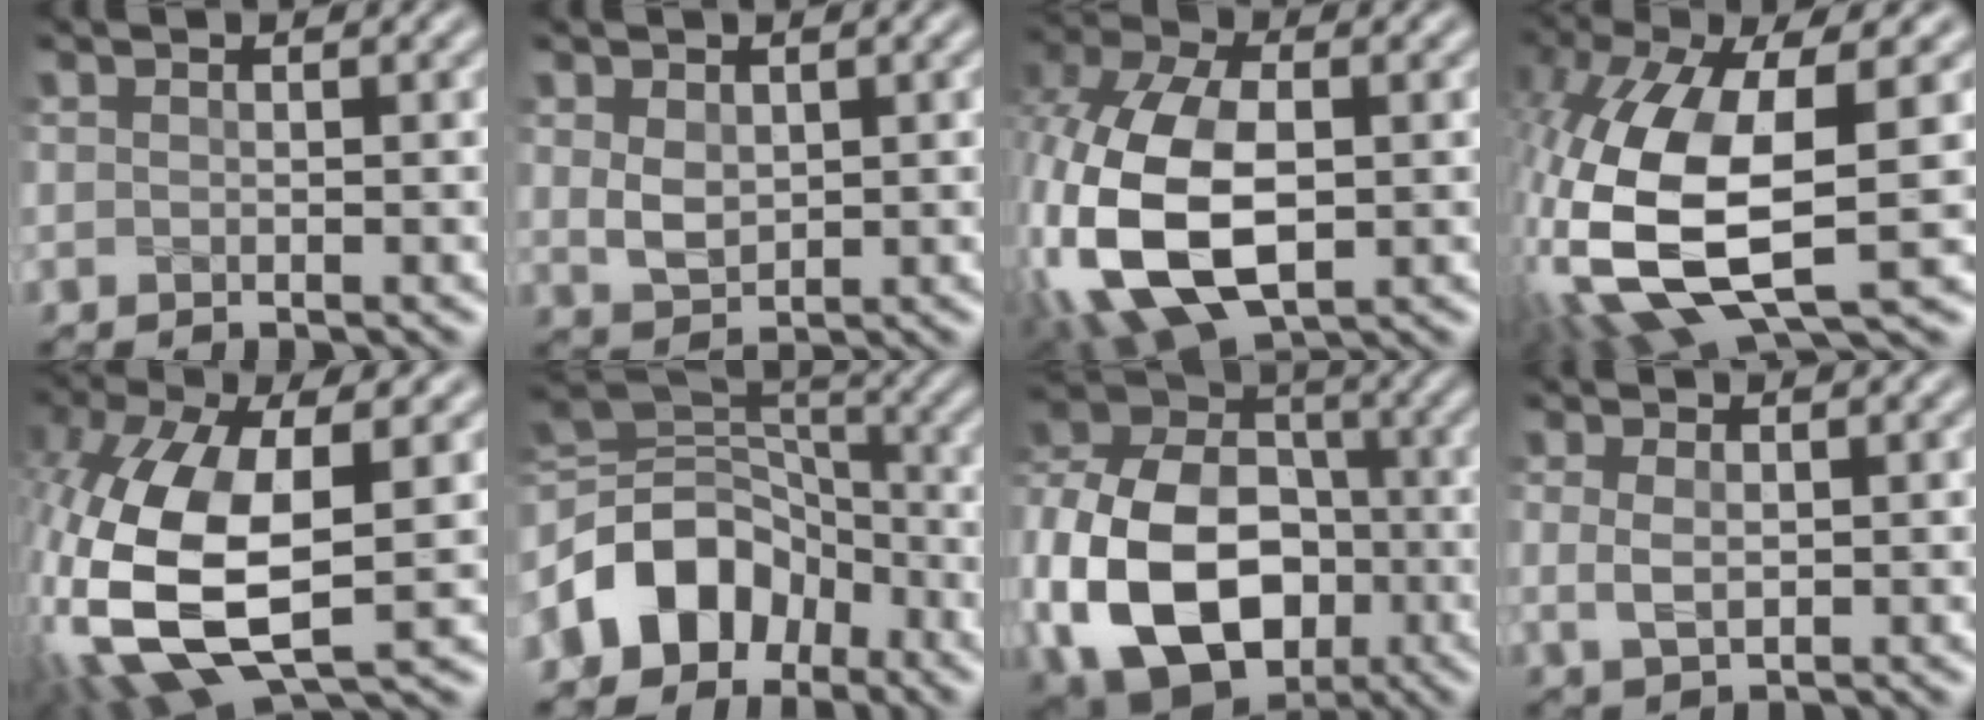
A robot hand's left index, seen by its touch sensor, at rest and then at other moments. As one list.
[{"total": 2.5, "force": [0.6, 1.8, 1.7], "torque": [-0.037, -0.002, 0.017]}, {"total": 13.0, "force": [-1.6, 8.4, 9.8], "torque": [-0.250, -0.030, -0.020]}, {"total": 13.7, "force": [-2.2, 5.9, 12.2], "torque": [-0.286, -0.022, -0.035]}, {"total": 13.0, "force": [-1.4, 6.5, 11.2], "torque": [-0.272, -0.014, -0.023]}, {"total": 8.2, "force": [-3.8, 6.2, 3.9], "torque": [-0.052, 0.013, -0.083]}, {"total": 16.8, "force": [-4.6, 12.4, 10.4], "torque": [-0.219, -0.021, -0.084]}, {"total": 2.2, "force": [0.2, 1.3, 1.7], "torque": [-0.039, -0.001, 0.006]}]